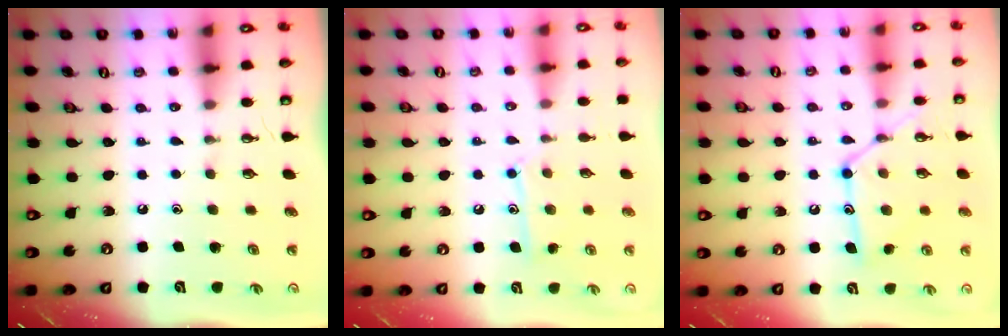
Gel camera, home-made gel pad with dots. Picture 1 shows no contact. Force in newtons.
{"total": 9.3, "press": 9.3, "slide": 0.6}
{"total": 14.2, "press": 14.2, "slide": 1.2}